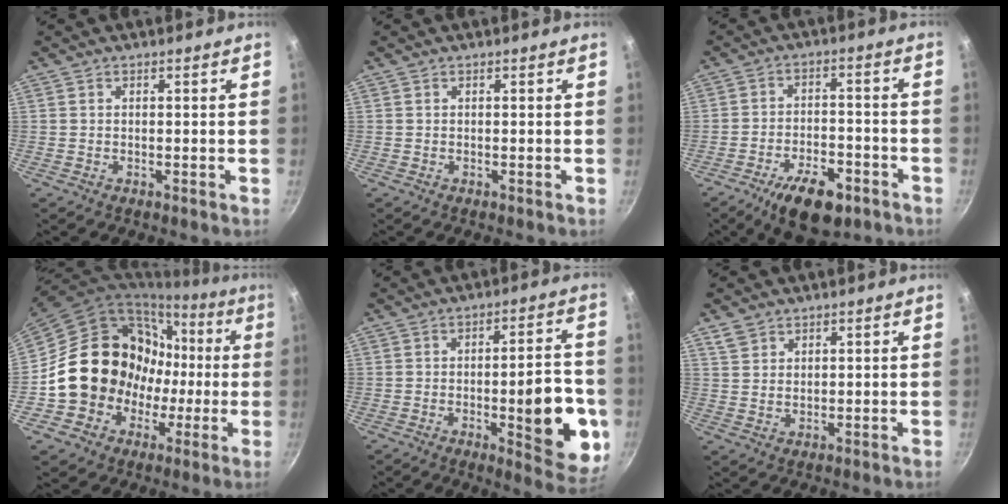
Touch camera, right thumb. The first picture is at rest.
{"total": 0.0}
{"total": 12.3, "force": [-7.0, 5.7, 8.4], "torque": [-0.116, 0.037, -0.105]}
{"total": 18.9, "force": [-1.5, 17.0, 8.0], "torque": [-0.107, 0.048, -0.007]}
{"total": 16.9, "force": [-3.7, 5.8, 15.4], "torque": [-0.152, 0.010, -0.047]}
{"total": 3.6, "force": [2.5, 2.3, 1.1], "torque": [-0.011, -0.003, 0.050]}